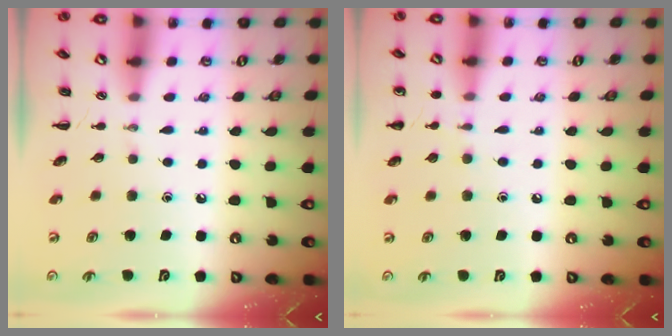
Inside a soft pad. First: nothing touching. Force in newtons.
{"total": 5.6, "press": 5.3, "slide": 1.7}